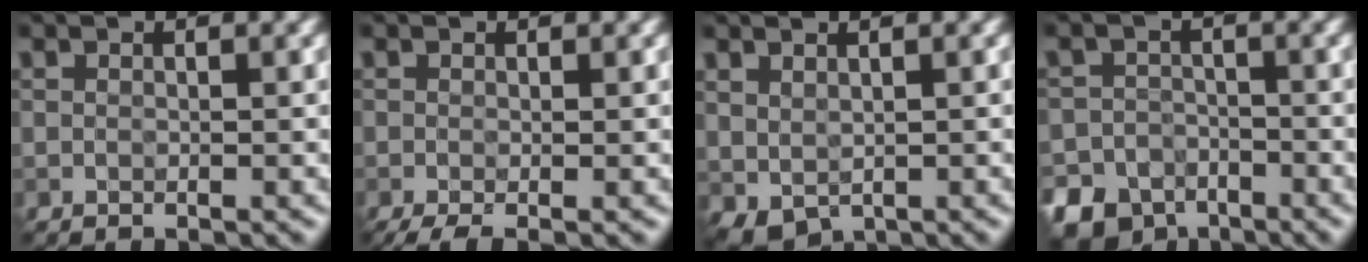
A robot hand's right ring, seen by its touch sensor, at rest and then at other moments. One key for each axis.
{"total": 2.4, "fx": -1.0, "fy": 0.6, "fz": 2.1, "tx": -0.038, "ty": -0.011, "tz": -0.020}
{"total": 1.6, "fx": 0.8, "fy": 1.1, "fz": 0.9, "tx": -0.021, "ty": -0.005, "tz": 0.024}
{"total": 9.2, "fx": -6.4, "fy": 6.4, "fz": 1.8, "tx": -0.029, "ty": -0.036, "tz": -0.109}